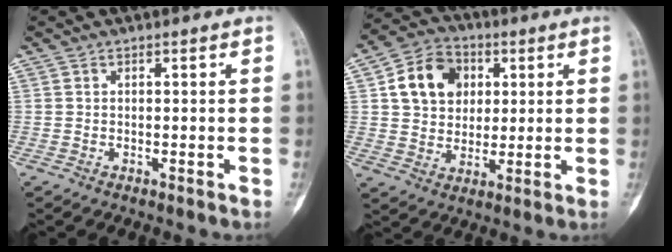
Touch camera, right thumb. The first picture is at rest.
{"total": 11.9, "force": [3.1, 9.6, 6.4], "torque": [-0.077, 0.000, 0.051]}